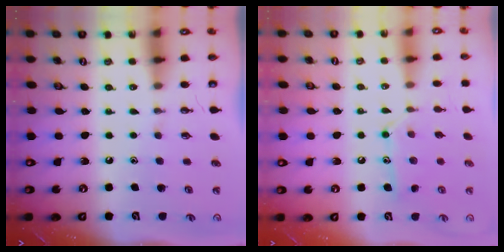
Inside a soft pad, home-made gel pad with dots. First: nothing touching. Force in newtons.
{"total": 10.9, "press": 10.8, "slide": 0.6}